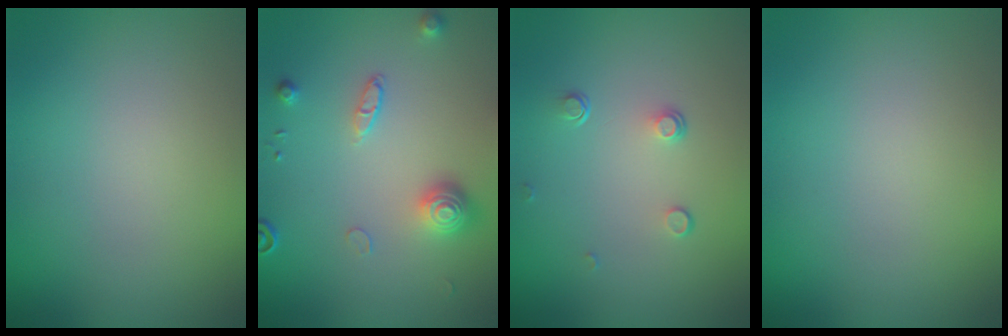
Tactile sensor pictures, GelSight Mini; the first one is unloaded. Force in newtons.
{"total": 3.0, "press": 2.8, "slide": 1.1}
{"total": 1.0, "press": 0.7, "slide": 0.8}
{"total": 0.0}